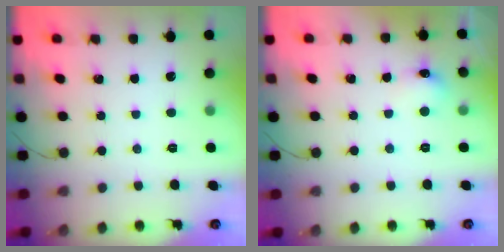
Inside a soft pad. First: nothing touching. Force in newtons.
{"total": 7.0, "press": 6.9, "slide": 1.4}